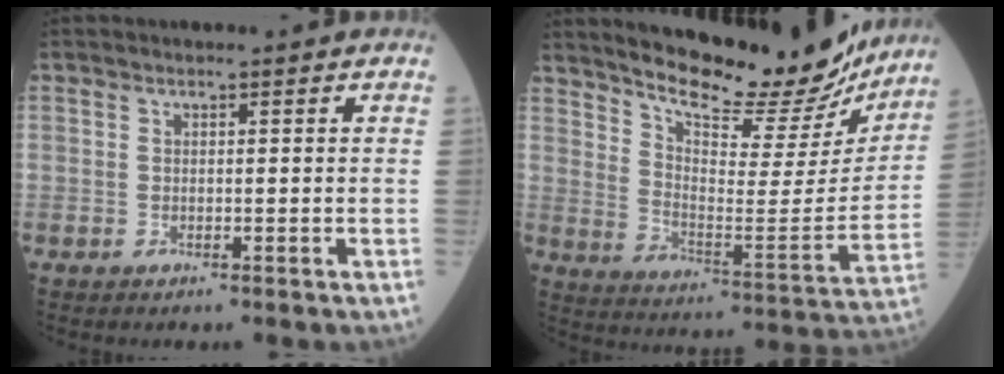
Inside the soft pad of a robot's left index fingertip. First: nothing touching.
{"total": 21.8, "force": [19.8, 4.1, 8.1], "torque": [-0.115, -0.046, 0.276]}